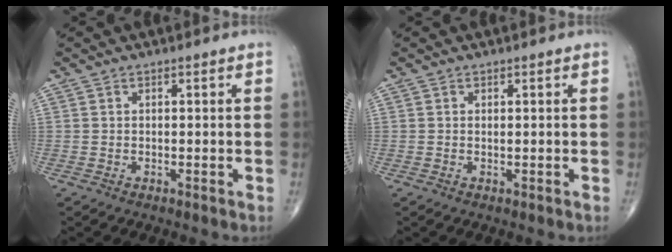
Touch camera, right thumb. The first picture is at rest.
{"total": 0.0}